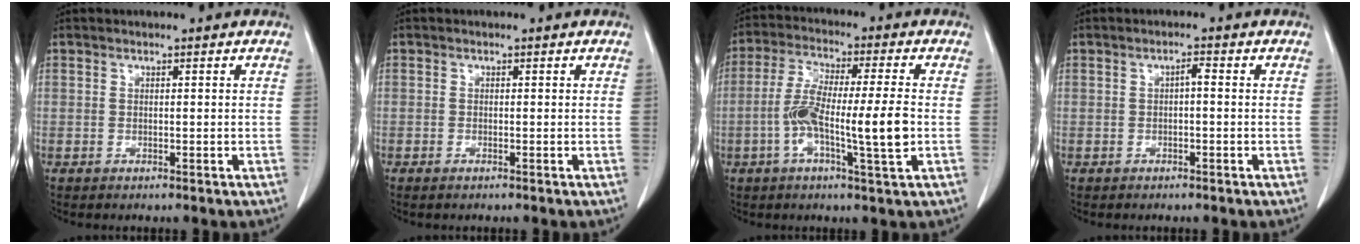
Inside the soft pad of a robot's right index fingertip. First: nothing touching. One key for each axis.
{"total": 0.6, "fx": -0.5, "fy": 0.1, "fz": 0.4, "tx": -0.006, "ty": -0.001, "tz": -0.008}
{"total": 11.4, "fx": -1.9, "fy": 0.7, "fz": 11.2, "tx": -0.206, "ty": 0.005, "tz": -0.038}
{"total": 1.3, "fx": -0.1, "fy": 0.3, "fz": 1.3, "tx": -0.021, "ty": 0.004, "tz": -0.002}